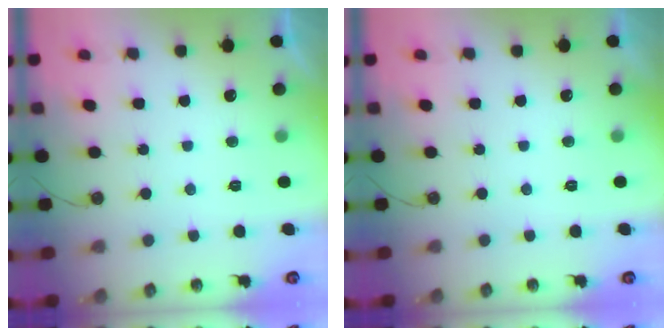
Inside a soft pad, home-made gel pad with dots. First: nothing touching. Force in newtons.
{"total": 0.0}